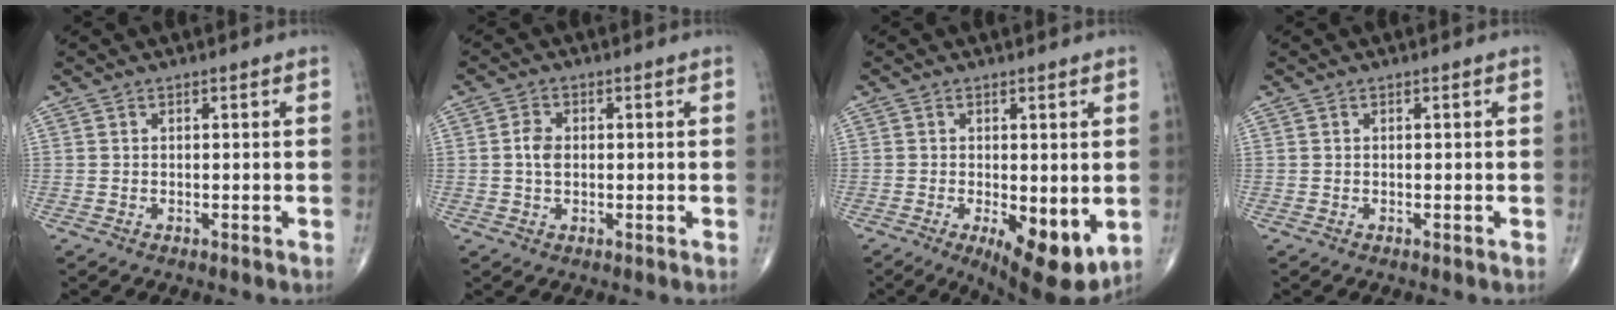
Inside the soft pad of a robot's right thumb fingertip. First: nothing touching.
{"total": 3.1, "force": [0.1, 2.1, 2.3], "torque": [-0.039, 0.002, -0.002]}
{"total": 11.0, "force": [-2.5, 4.2, 9.9], "torque": [-0.134, -0.025, -0.027]}
{"total": 0.0}